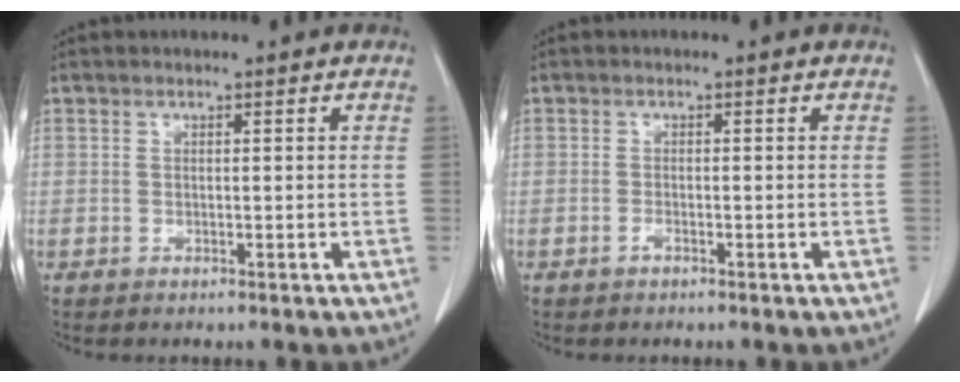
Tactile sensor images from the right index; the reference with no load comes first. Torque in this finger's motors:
{"motor_torque": [0.24, -0.08, 0.01, 0.03]}